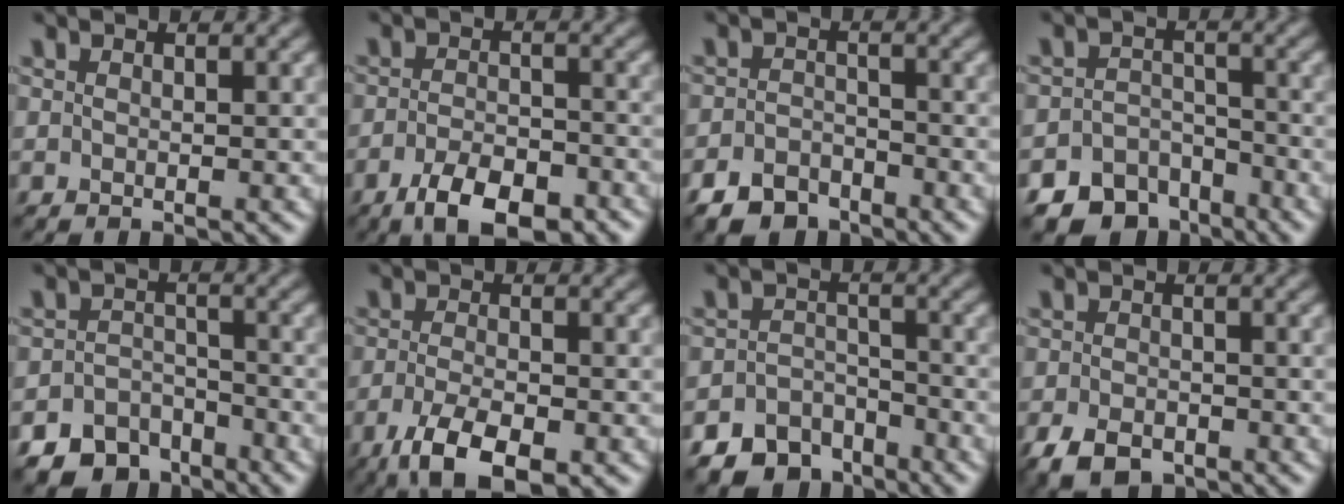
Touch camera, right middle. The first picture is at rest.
{"total": 6.2, "force": [-4.2, 2.5, 3.9], "torque": [-0.066, -0.003, -0.069]}
{"total": 3.7, "force": [-2.9, 2.0, 1.0], "torque": [-0.017, 0.000, -0.061]}
{"total": 9.7, "force": [-7.4, 6.1, 1.2], "torque": [-0.009, -0.033, -0.111]}
{"total": 7.5, "force": [-5.8, 4.6, 1.1], "torque": [-0.001, -0.017, -0.086]}
{"total": 5.6, "force": [-3.4, 2.0, 4.1], "torque": [-0.086, -0.011, -0.061]}
{"total": 6.6, "force": [-5.3, 3.8, 1.0], "torque": [-0.003, -0.012, -0.075]}
{"total": 3.9, "force": [-2.7, 2.2, 1.9], "torque": [-0.036, -0.004, -0.051]}